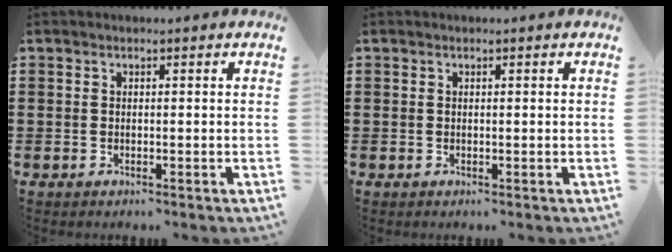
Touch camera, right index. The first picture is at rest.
{"total": 0.0}